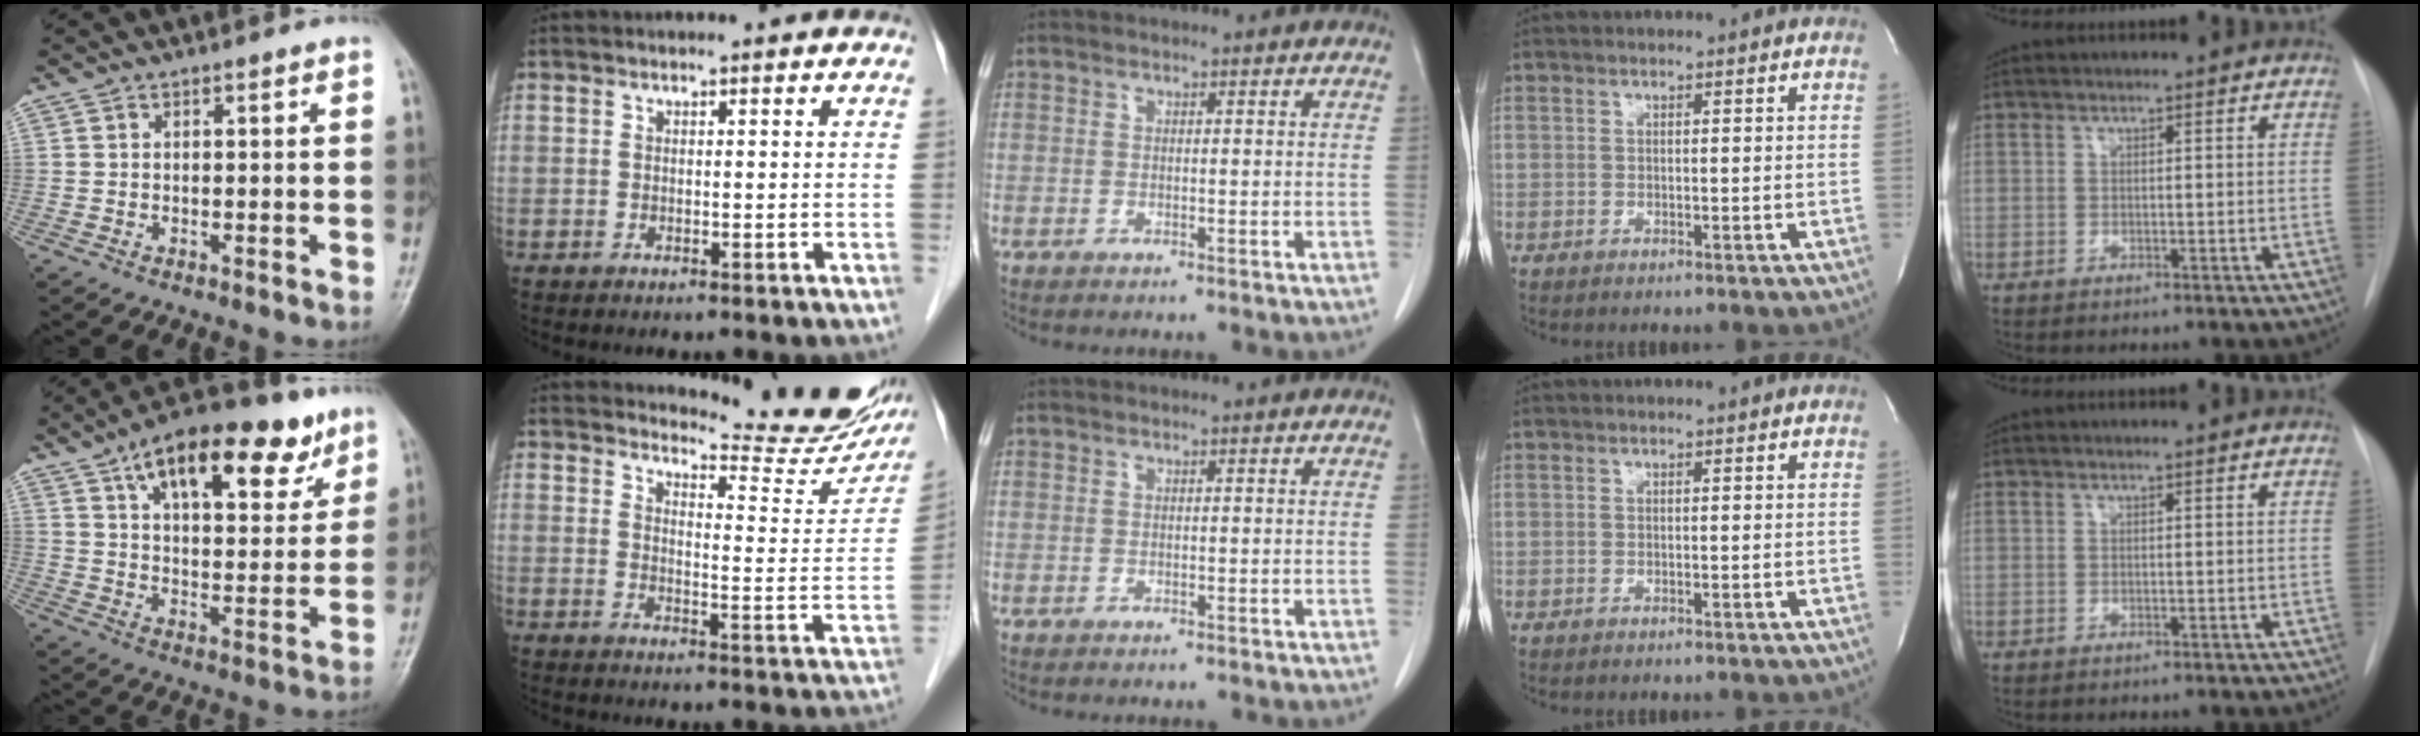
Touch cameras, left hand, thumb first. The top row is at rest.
{"thumb": {"total": 21.3, "force": [12.4, 9.5, 14.5], "torque": [-0.184, -0.025, 0.193]}, "index": {"total": 16.1, "force": [15.4, 2.1, 4.5], "torque": [-0.051, -0.080, 0.170]}}